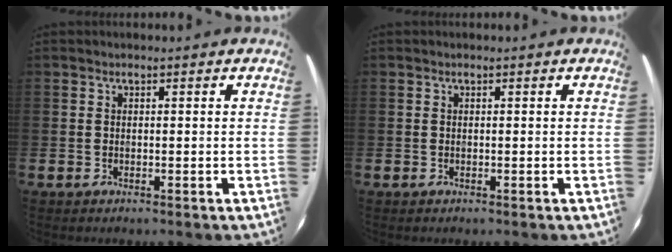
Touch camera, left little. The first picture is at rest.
{"total": 0.0}